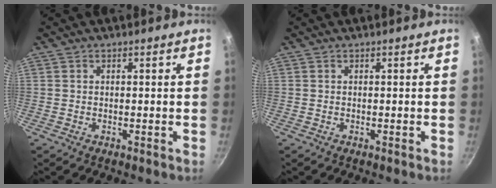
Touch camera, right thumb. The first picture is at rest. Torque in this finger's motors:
{"motor_torque": [0.00, 0.00, 0.01, 0.01, 0.00]}